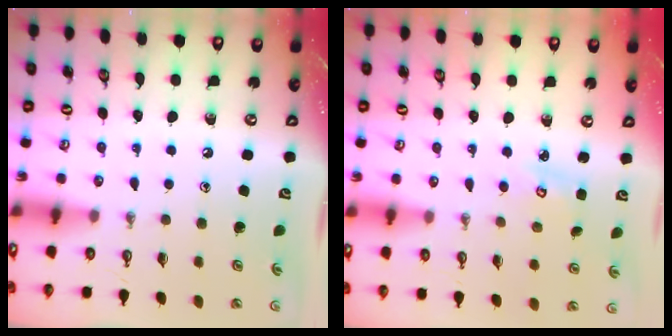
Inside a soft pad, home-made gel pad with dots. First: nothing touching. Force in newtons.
{"total": 2.6, "press": 2.6, "slide": 0.3}